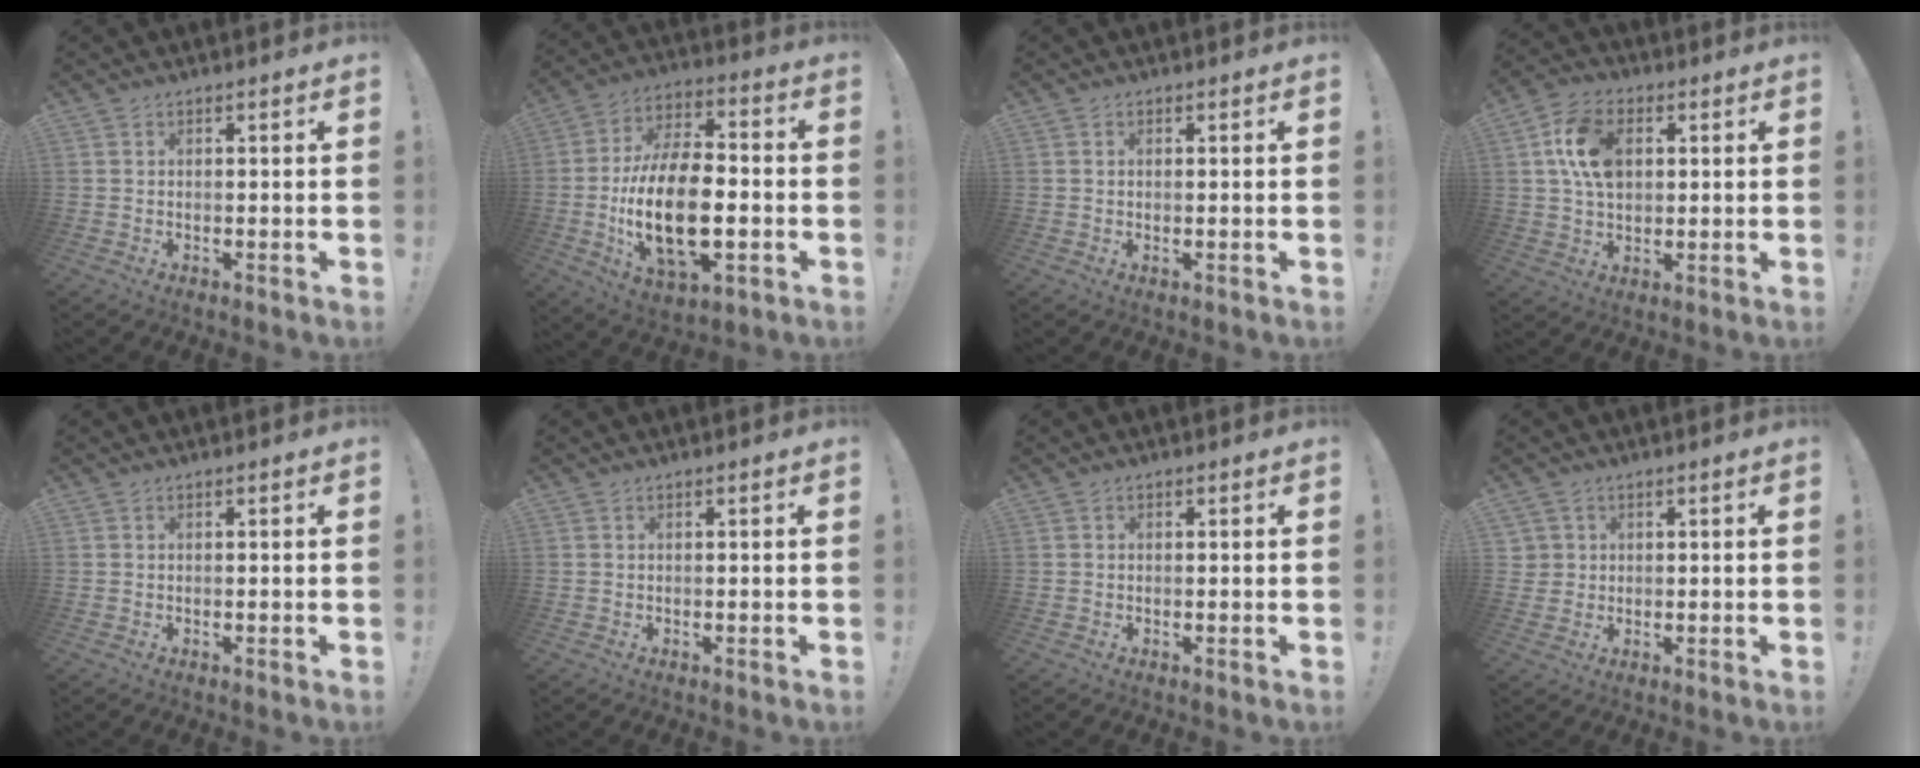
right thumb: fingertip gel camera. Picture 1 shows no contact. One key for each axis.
{"total": 22.8, "fx": -4.6, "fy": 12.0, "fz": 18.8, "tx": -0.358, "ty": 0.015, "tz": -0.072}
{"total": 0.6, "fx": 0.3, "fy": 0.1, "fz": 0.5, "tx": -0.007, "ty": -0.001, "tz": 0.004}
{"total": 12.6, "fx": 2.9, "fy": 8.8, "fz": 8.6, "tx": -0.155, "ty": 0.014, "tz": 0.057}
{"total": 0.0}
{"total": 0.0}
{"total": 0.0}
{"total": 2.8, "fx": 1.1, "fy": 2.6, "fz": 0.4, "tx": -0.009, "ty": -0.001, "tz": 0.023}